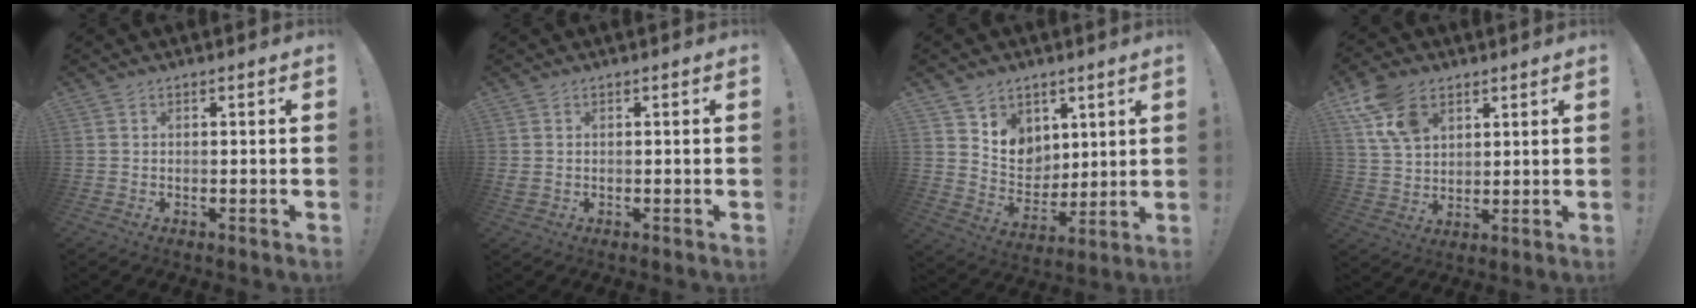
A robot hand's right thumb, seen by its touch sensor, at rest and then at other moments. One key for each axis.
{"total": 1.2, "fx": 0.3, "fy": 0.9, "fz": 0.7, "tx": -0.014, "ty": 0.003, "tz": 0.006}
{"total": 9.0, "fx": 5.8, "fy": 6.8, "fz": 0.9, "tx": -0.026, "ty": -0.061, "tz": 0.120}
{"total": 12.0, "fx": 6.5, "fy": 7.8, "fz": 6.5, "tx": -0.119, "ty": -0.020, "tz": 0.127}